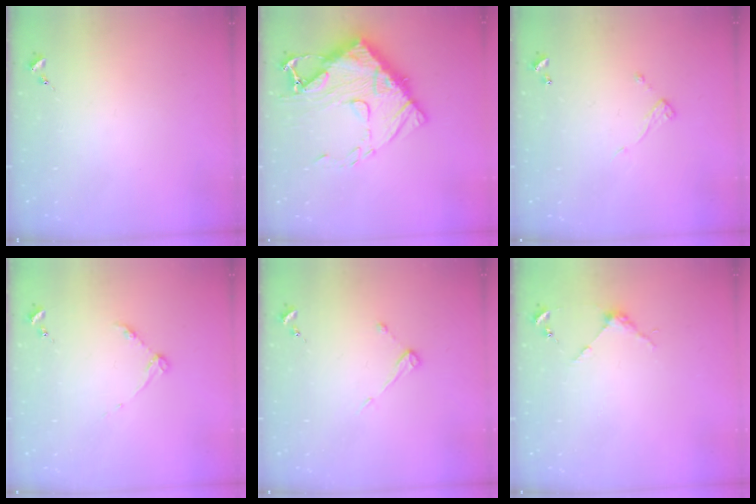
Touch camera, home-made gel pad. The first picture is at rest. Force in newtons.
{"total": 17.4, "press": 17.4, "slide": 1.6}
{"total": 5.3, "press": 5.3, "slide": 0.2}
{"total": 3.3, "press": 3.3, "slide": 0.5}
{"total": 4.2, "press": 4.2, "slide": 0.3}
{"total": 3.7, "press": 3.7, "slide": 0.3}